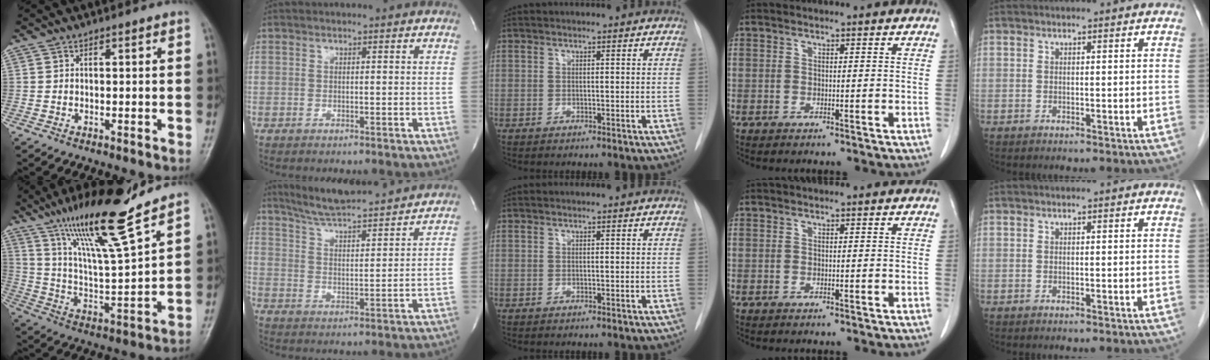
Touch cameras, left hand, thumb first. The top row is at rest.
{"thumb": {"total": 18.2, "force": [13.1, 1.7, 12.5], "torque": [-0.204, -0.070, 0.238]}, "index": {"total": 16.1, "force": [14.7, 1.1, 6.4], "torque": [-0.110, 0.009, 0.223]}}